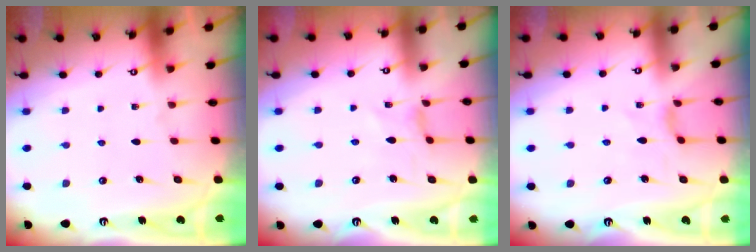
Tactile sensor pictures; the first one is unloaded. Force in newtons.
{"total": 0.0}
{"total": 2.4, "press": 2.4, "slide": 0.5}